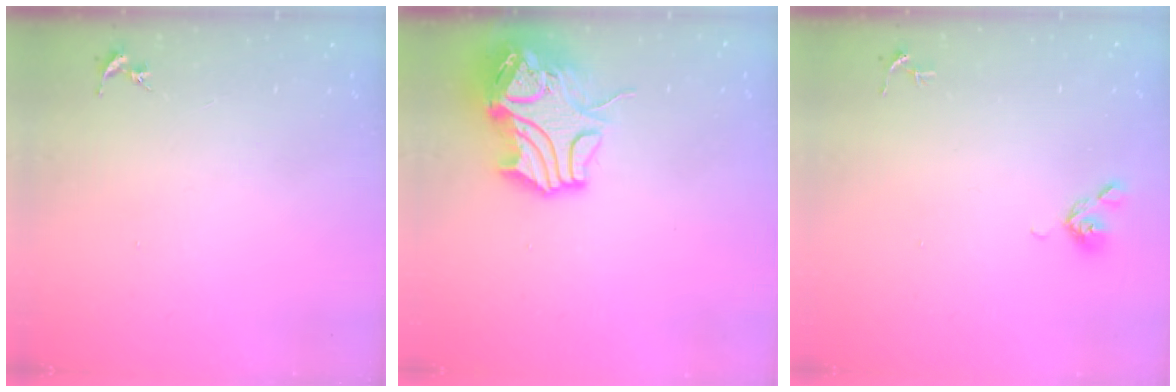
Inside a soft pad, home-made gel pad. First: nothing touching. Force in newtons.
{"total": 13.9, "press": 13.8, "slide": 2.1}
{"total": 5.2, "press": 5.1, "slide": 0.9}